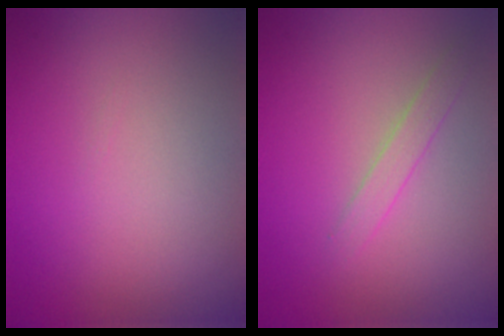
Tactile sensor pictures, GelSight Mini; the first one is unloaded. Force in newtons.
{"total": 1.5, "press": 1.5, "slide": 0.1}